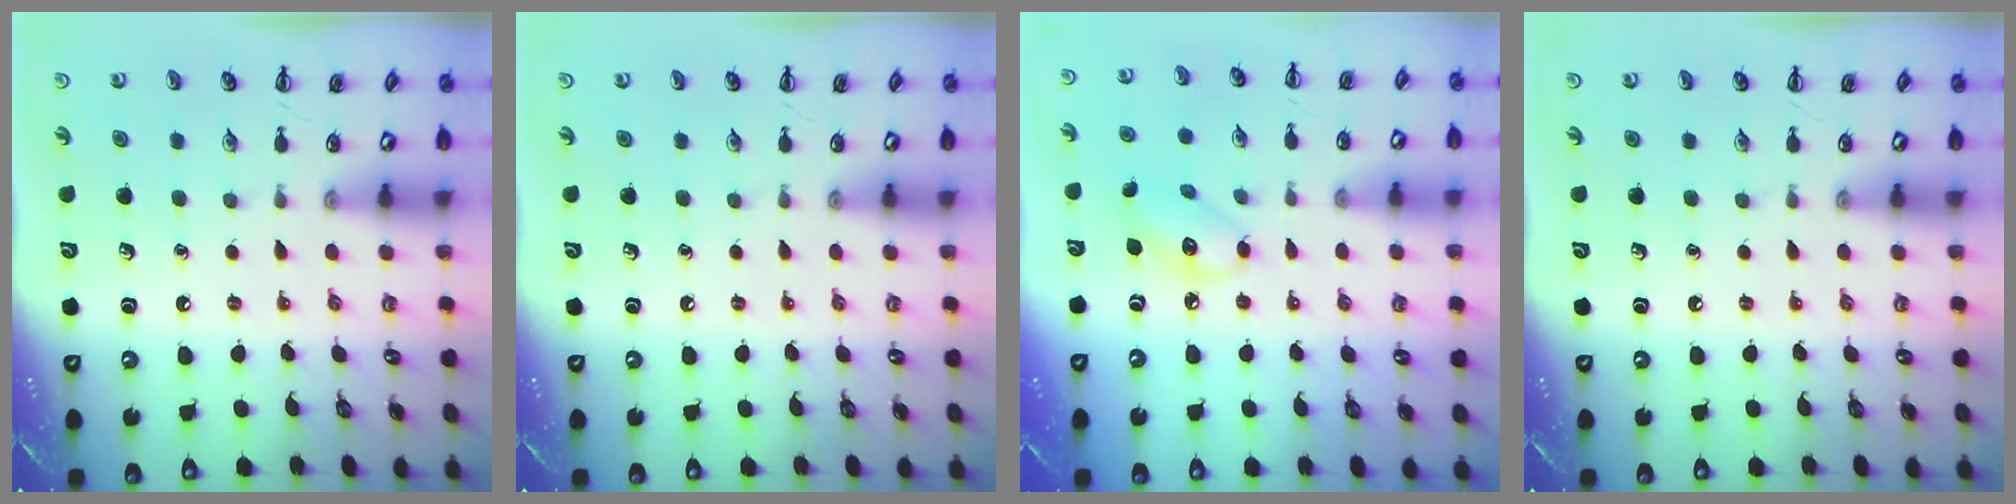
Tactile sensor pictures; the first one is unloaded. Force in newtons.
{"total": 0.0}
{"total": 7.6, "press": 7.6, "slide": 0.7}
{"total": 0.0}